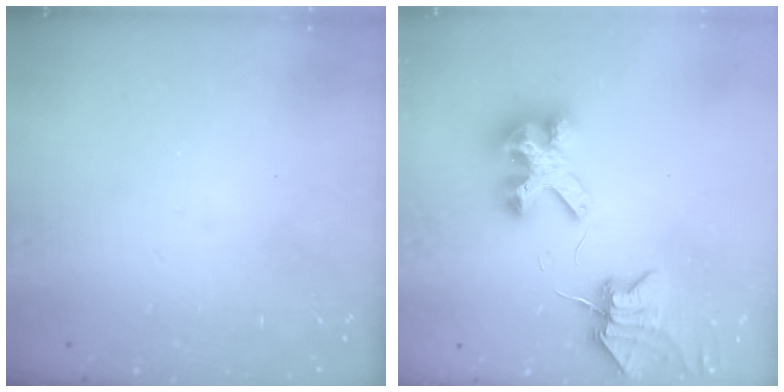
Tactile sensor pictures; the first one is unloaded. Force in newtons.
{"total": 7.1, "press": 7.0, "slide": 0.9}